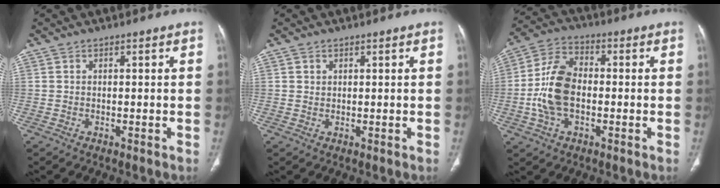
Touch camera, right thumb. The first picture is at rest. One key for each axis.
{"total": 1.0, "fx": 0.5, "fy": 0.8, "fz": 0.2, "tx": 0.002, "ty": -0.002, "tz": 0.008}
{"total": 11.8, "fx": -1.4, "fy": 7.3, "fz": 9.1, "tx": -0.181, "ty": 0.025, "tz": -0.032}